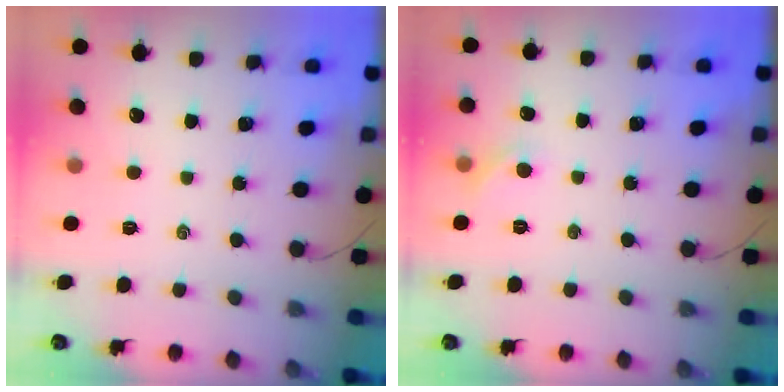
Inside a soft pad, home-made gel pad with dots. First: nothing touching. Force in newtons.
{"total": 4.7, "press": 4.5, "slide": 1.5}